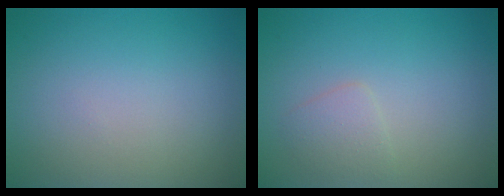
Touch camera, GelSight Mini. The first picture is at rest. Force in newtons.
{"total": 1.4, "press": 1.4, "slide": 0.1}